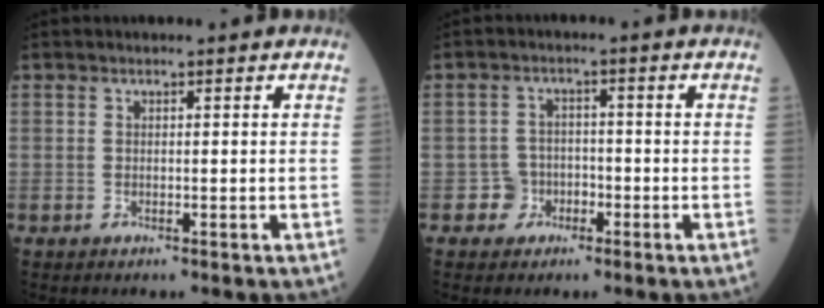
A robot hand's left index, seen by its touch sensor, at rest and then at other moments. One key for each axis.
{"total": 3.3, "fx": -1.7, "fy": 2.8, "fz": 0.0, "tx": 0.005, "ty": 0.013, "tz": -0.033}